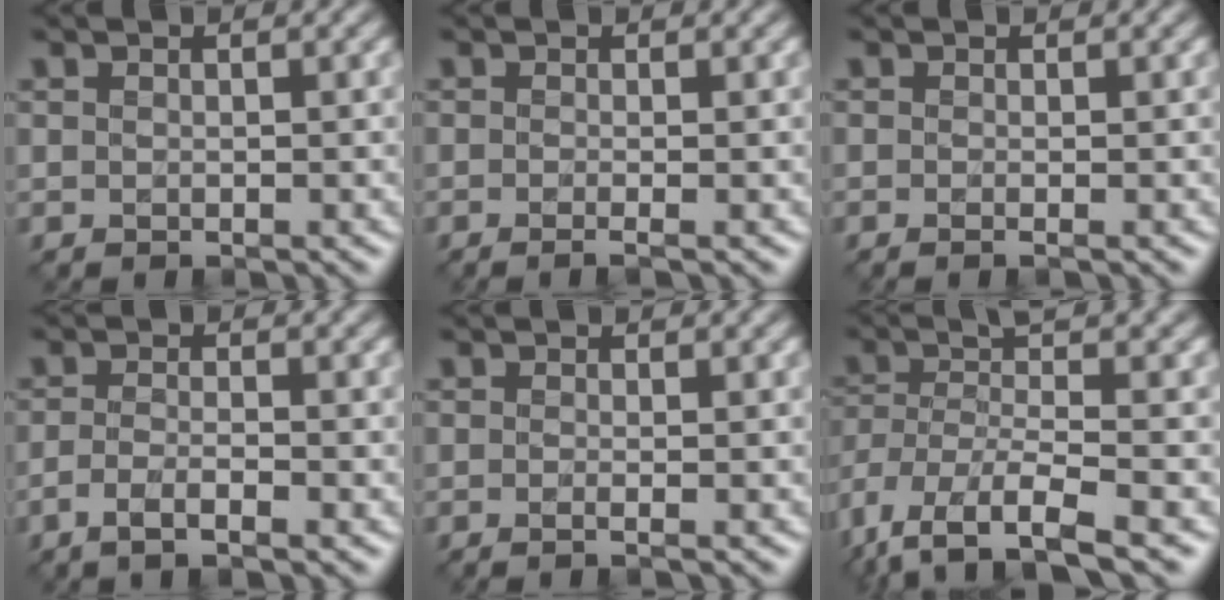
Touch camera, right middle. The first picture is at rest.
{"total": 1.6, "force": [-0.4, 0.6, 1.4], "torque": [-0.013, -0.009, -0.021]}
{"total": 1.0, "force": [-0.3, 0.3, 0.9], "torque": [-0.012, -0.009, -0.009]}
{"total": 2.6, "force": [-1.4, 0.7, 2.1], "torque": [-0.040, -0.002, -0.032]}
{"total": 1.6, "force": [-0.3, 0.7, 1.4], "torque": [-0.013, -0.013, -0.020]}
{"total": 8.6, "force": [-4.0, 3.0, 6.9], "torque": [-0.144, -0.017, -0.074]}